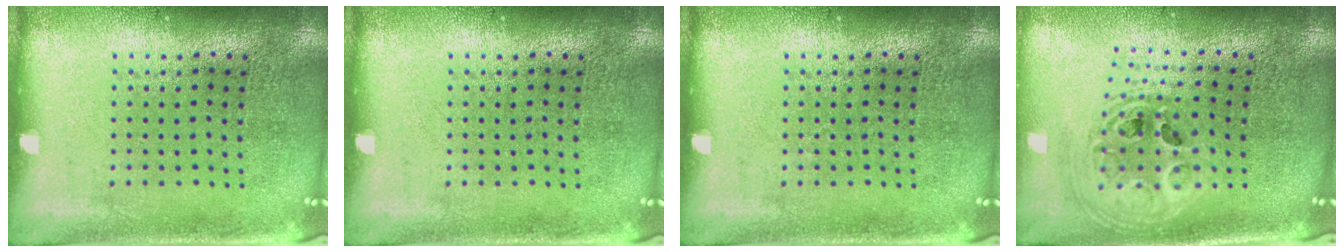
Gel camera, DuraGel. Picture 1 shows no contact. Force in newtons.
{"total": 0.0}
{"total": 0.0}
{"total": 2.3, "press": 1.8, "slide": 1.4}